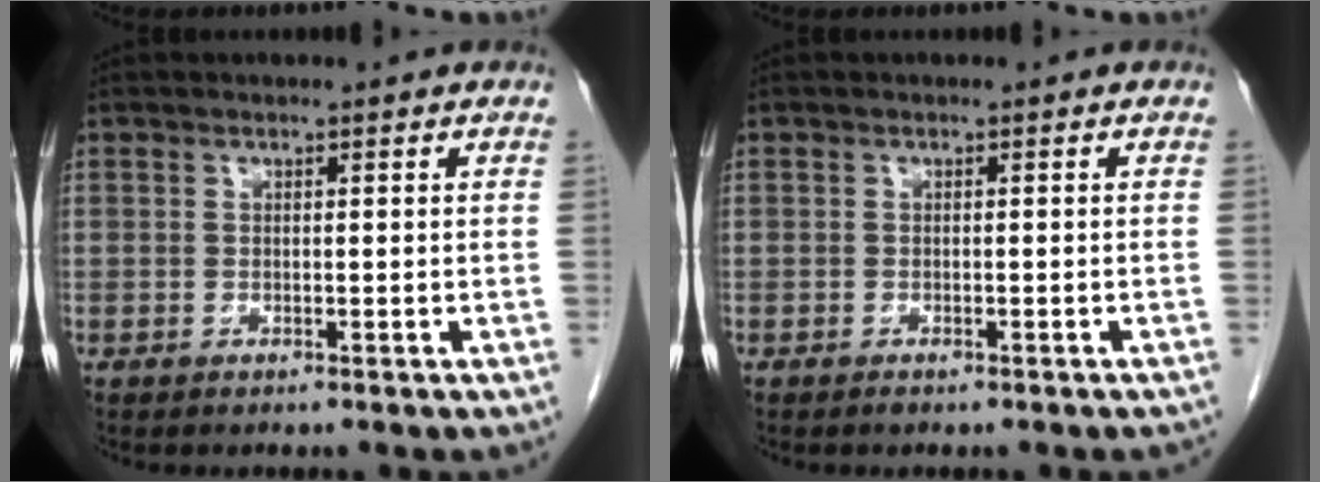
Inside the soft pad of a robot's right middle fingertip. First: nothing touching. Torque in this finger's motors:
{"motor_torque": [-0.13, -0.07, 0.03, 0.00]}